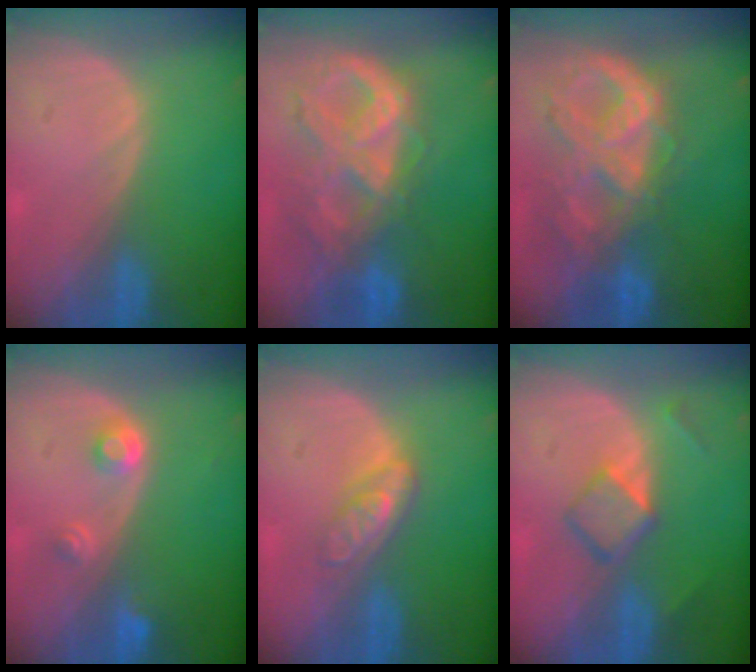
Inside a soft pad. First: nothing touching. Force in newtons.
{"total": 10.6, "press": 8.9, "slide": 5.7}
{"total": 10.5, "press": 8.8, "slide": 5.7}
{"total": 2.9, "press": 2.7, "slide": 1.0}
{"total": 4.8, "press": 4.3, "slide": 2.1}
{"total": 4.6, "press": 4.5, "slide": 1.0}